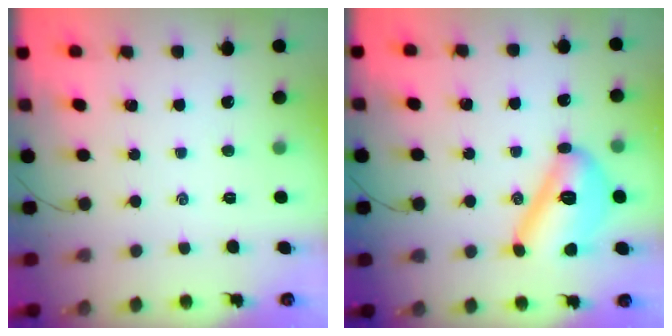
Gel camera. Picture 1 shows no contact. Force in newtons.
{"total": 14.1, "press": 14.1, "slide": 1.0}